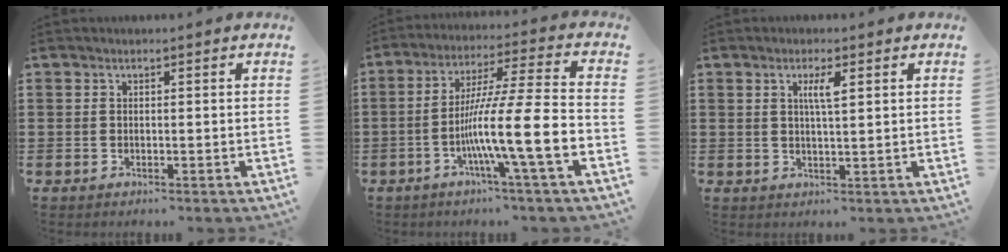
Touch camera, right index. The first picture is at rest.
{"total": 13.2, "force": [-4.4, 0.7, 12.5], "torque": [-0.215, -0.006, -0.084]}
{"total": 3.0, "force": [1.0, 0.5, 2.8], "torque": [-0.057, 0.003, 0.014]}